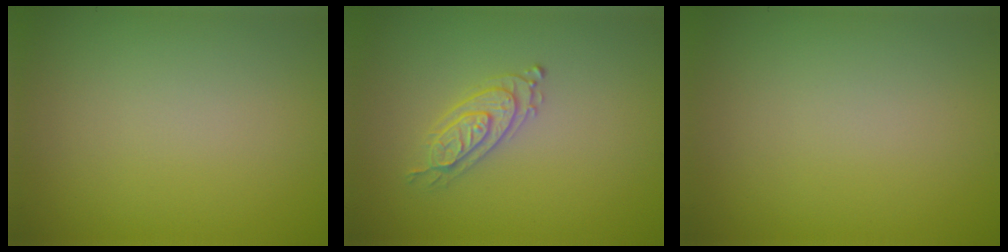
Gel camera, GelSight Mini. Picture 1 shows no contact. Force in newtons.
{"total": 2.1, "press": 2.1, "slide": 0.4}
{"total": 0.0}